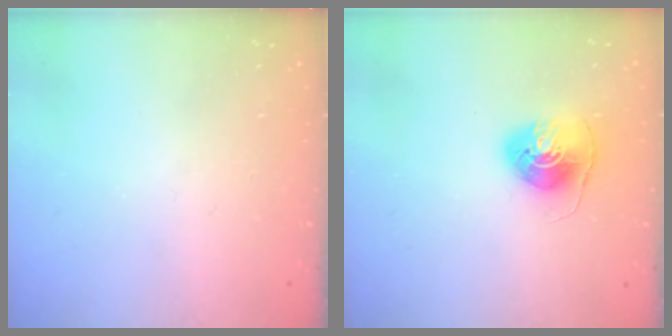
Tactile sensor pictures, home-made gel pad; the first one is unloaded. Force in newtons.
{"total": 8.3, "press": 8.3, "slide": 0.4}